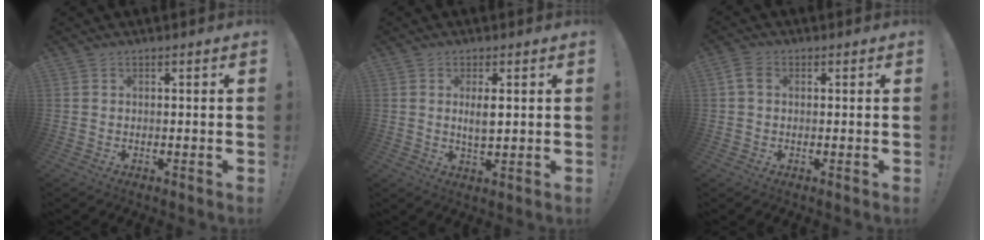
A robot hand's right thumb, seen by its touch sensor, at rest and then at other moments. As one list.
[{"total": 4.1, "force": [0.9, 1.5, 3.7], "torque": [-0.058, -0.007, 0.012]}, {"total": 4.0, "force": [0.8, 2.9, 2.6], "torque": [-0.044, 0.006, 0.017]}]